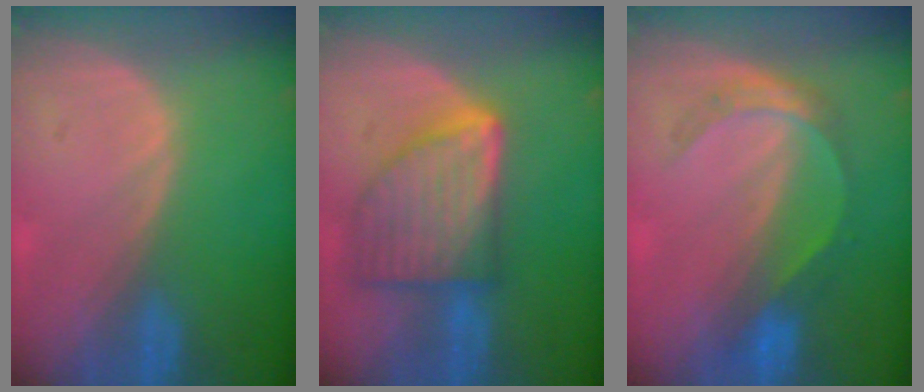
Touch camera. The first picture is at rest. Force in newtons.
{"total": 9.3, "press": 9.3, "slide": 0.5}
{"total": 5.1, "press": 4.9, "slide": 1.4}